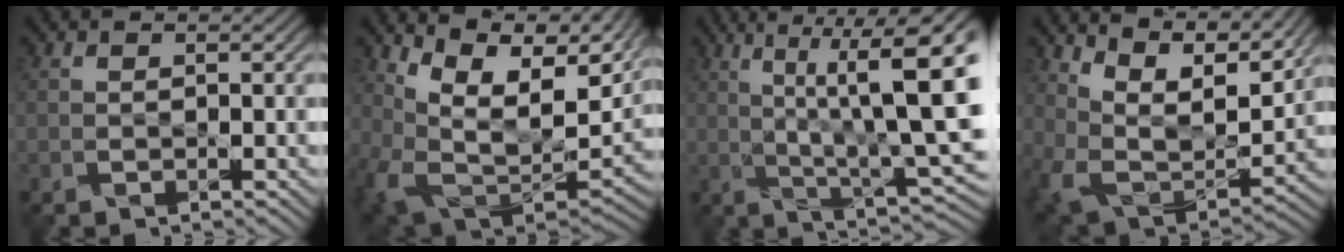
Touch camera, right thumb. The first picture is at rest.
{"total": 13.2, "force": [6.5, 7.3, 8.8], "torque": [-0.179, 0.000, 0.129]}
{"total": 15.4, "force": [3.9, 3.3, 14.6], "torque": [-0.216, 0.025, 0.080]}
{"total": 11.5, "force": [8.8, 4.2, 6.1], "torque": [-0.164, 0.008, 0.148]}